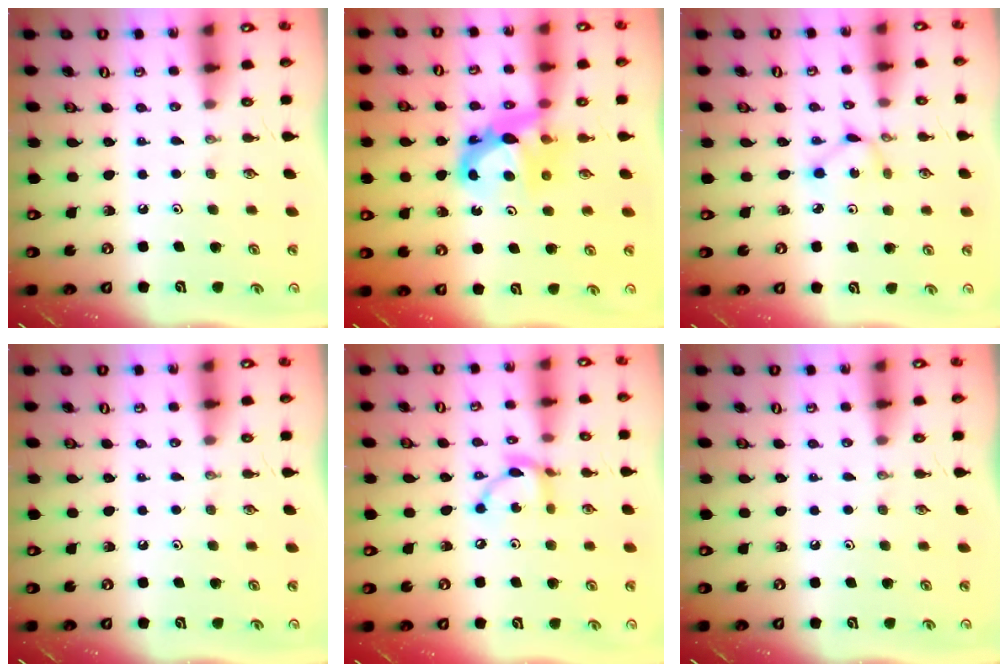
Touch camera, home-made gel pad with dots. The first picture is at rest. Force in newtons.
{"total": 8.5, "press": 8.5, "slide": 0.5}
{"total": 2.0, "press": 2.0, "slide": 0.1}
{"total": 0.0}
{"total": 8.4, "press": 8.4, "slide": 0.2}
{"total": 0.0}